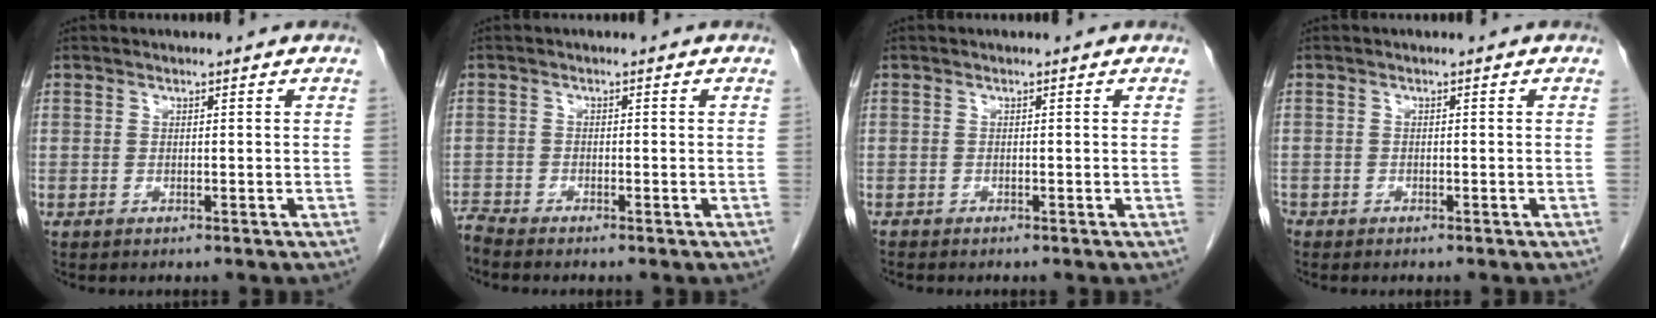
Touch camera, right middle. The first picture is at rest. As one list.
[{"total": 1.9, "force": [-1.9, -0.3, 0.0], "torque": [-0.005, -0.010, -0.038]}, {"total": 0.5, "force": [-0.5, 0.0, 0.0], "torque": [-0.012, -0.003, -0.013]}, {"total": 1.0, "force": [-0.8, 0.5, 0.2], "torque": [-0.009, 0.000, -0.017]}]